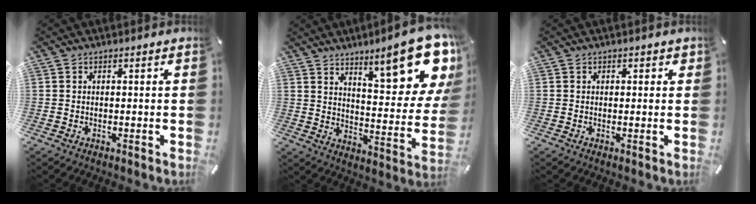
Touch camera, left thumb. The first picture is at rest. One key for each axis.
{"total": 19.8, "fx": 12.5, "fy": 6.4, "fz": 13.8, "tx": -0.177, "ty": -0.094, "tz": 0.201}
{"total": 0.8, "fx": 0.2, "fy": 0.7, "fz": 0.3, "tx": 0.002, "ty": 0.001, "tz": 0.002}